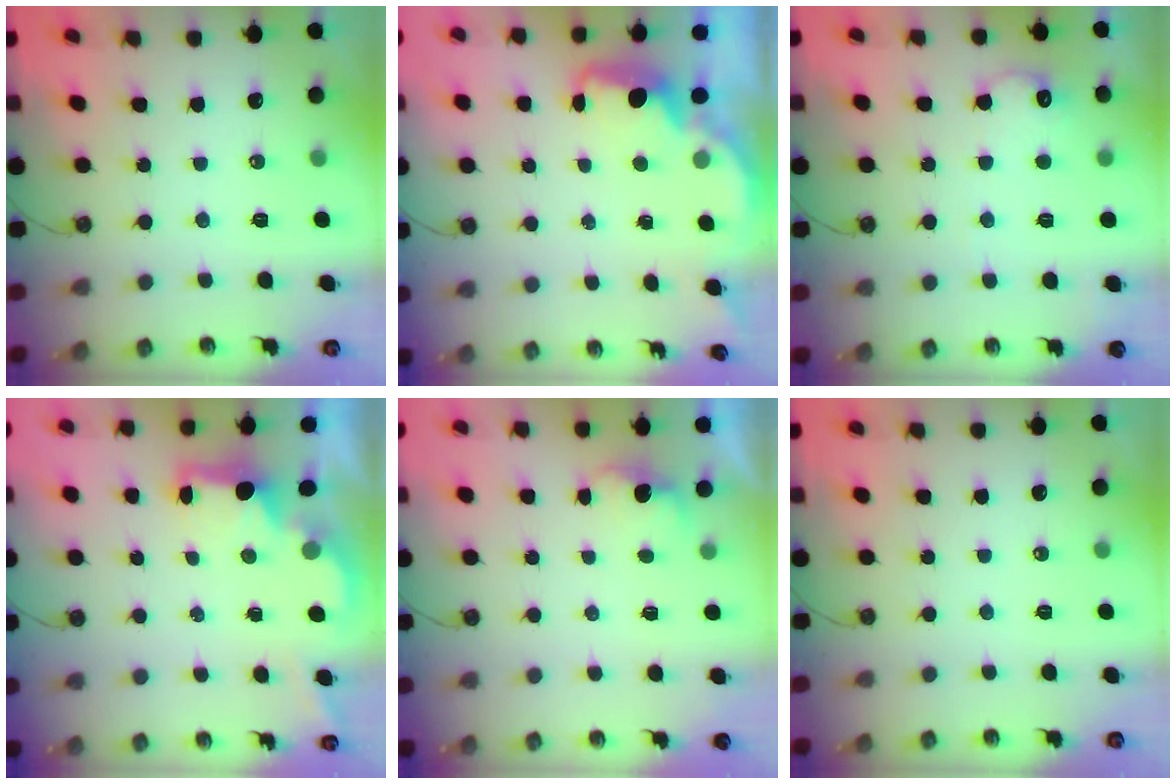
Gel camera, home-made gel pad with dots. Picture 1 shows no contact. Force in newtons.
{"total": 2.0, "press": 1.9, "slide": 0.7}
{"total": 10.4, "press": 10.4, "slide": 0.6}
{"total": 2.2, "press": 2.1, "slide": 0.8}
{"total": 1.8, "press": 1.6, "slide": 0.8}
{"total": 0.0}